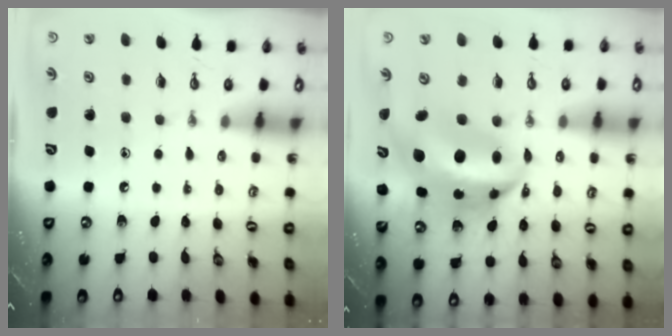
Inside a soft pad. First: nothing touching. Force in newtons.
{"total": 12.9, "press": 12.9, "slide": 1.1}